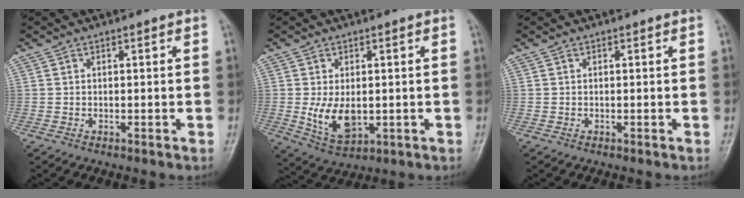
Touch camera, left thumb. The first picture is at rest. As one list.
[{"total": 7.4, "force": [-0.5, 4.5, 5.9], "torque": [-0.096, -0.016, 0.006]}, {"total": 0.0}]